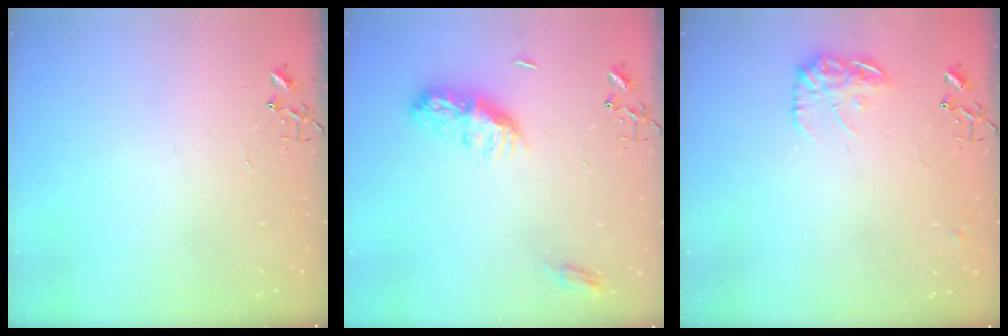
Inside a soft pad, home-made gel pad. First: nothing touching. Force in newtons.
{"total": 9.6, "press": 9.6, "slide": 0.1}
{"total": 11.4, "press": 11.4, "slide": 0.6}